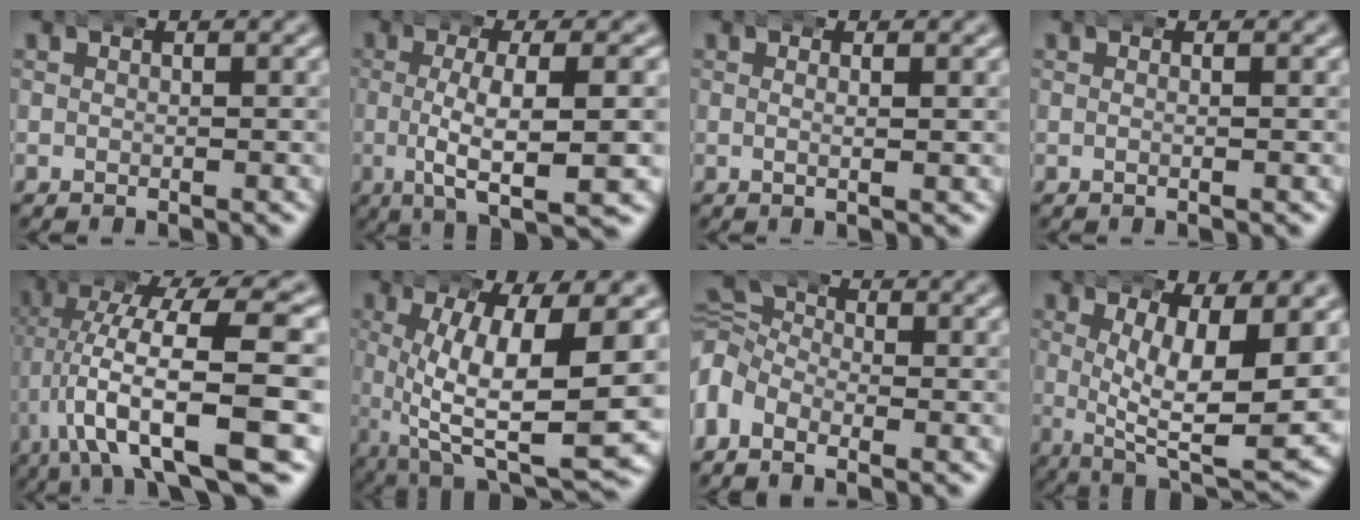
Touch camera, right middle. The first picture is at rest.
{"total": 7.1, "force": [-1.9, 1.7, 6.6], "torque": [-0.111, -0.017, -0.020]}
{"total": 1.5, "force": [0.1, 0.2, 1.5], "torque": [-0.028, 0.002, -0.001]}
{"total": 0.7, "force": [-0.1, 0.2, 0.7], "torque": [-0.011, 0.003, -0.004]}
{"total": 11.5, "force": [-3.2, 4.3, 10.2], "torque": [-0.184, -0.019, -0.041]}
{"total": 12.6, "force": [-0.1, 5.1, 11.5], "torque": [-0.175, -0.012, 0.017]}
{"total": 5.7, "force": [-1.2, 5.2, 1.9], "torque": [-0.056, -0.021, -0.027]}
{"total": 10.9, "force": [-0.1, 4.4, 10.0], "torque": [-0.157, -0.030, 0.019]}